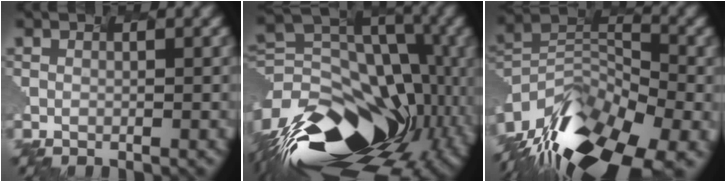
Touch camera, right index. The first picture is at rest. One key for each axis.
{"total": 17.5, "fx": -8.3, "fy": 11.1, "fz": 10.7, "tx": -0.248, "ty": -0.011, "tz": -0.118}
{"total": 14.4, "fx": -10.6, "fy": 5.7, "fz": 7.9, "tx": -0.202, "ty": 0.002, "tz": -0.171}